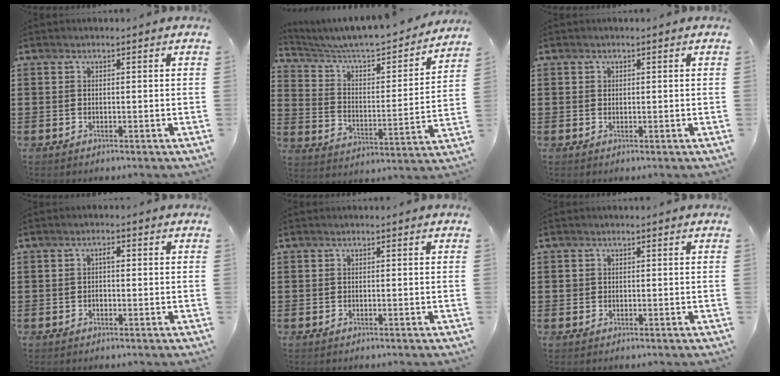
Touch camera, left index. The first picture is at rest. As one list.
[{"total": 5.3, "force": [4.9, 1.0, 1.6], "torque": [-0.061, -0.047, 0.076]}, {"total": 0.6, "force": [0.4, 0.4, 0.2], "torque": [-0.005, 0.002, 0.009]}, {"total": 1.5, "force": [0.2, 0.6, 1.3], "torque": [-0.028, 0.004, 0.001]}, {"total": 0.0}, {"total": 0.9, "force": [0.3, 0.8, 0.2], "torque": [-0.007, 0.005, 0.005]}]